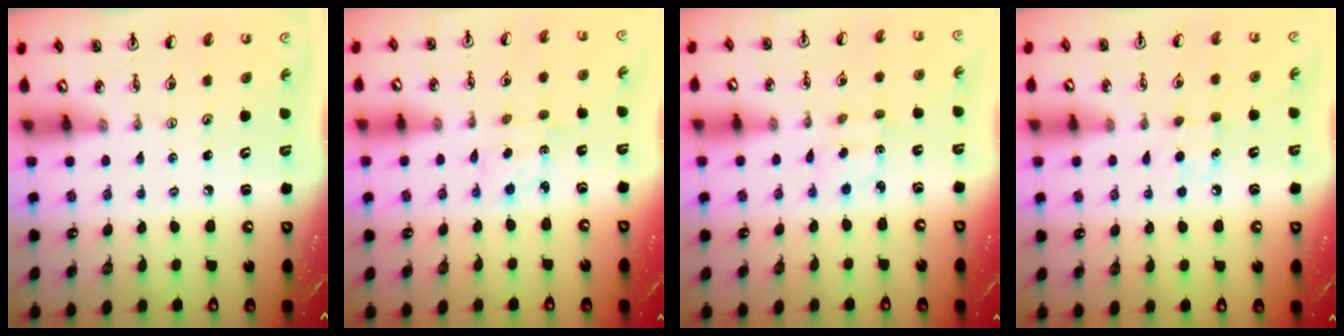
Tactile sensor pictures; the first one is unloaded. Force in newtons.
{"total": 2.3, "press": 2.1, "slide": 0.7}
{"total": 2.1, "press": 2.0, "slide": 0.6}
{"total": 6.8, "press": 6.8, "slide": 0.8}